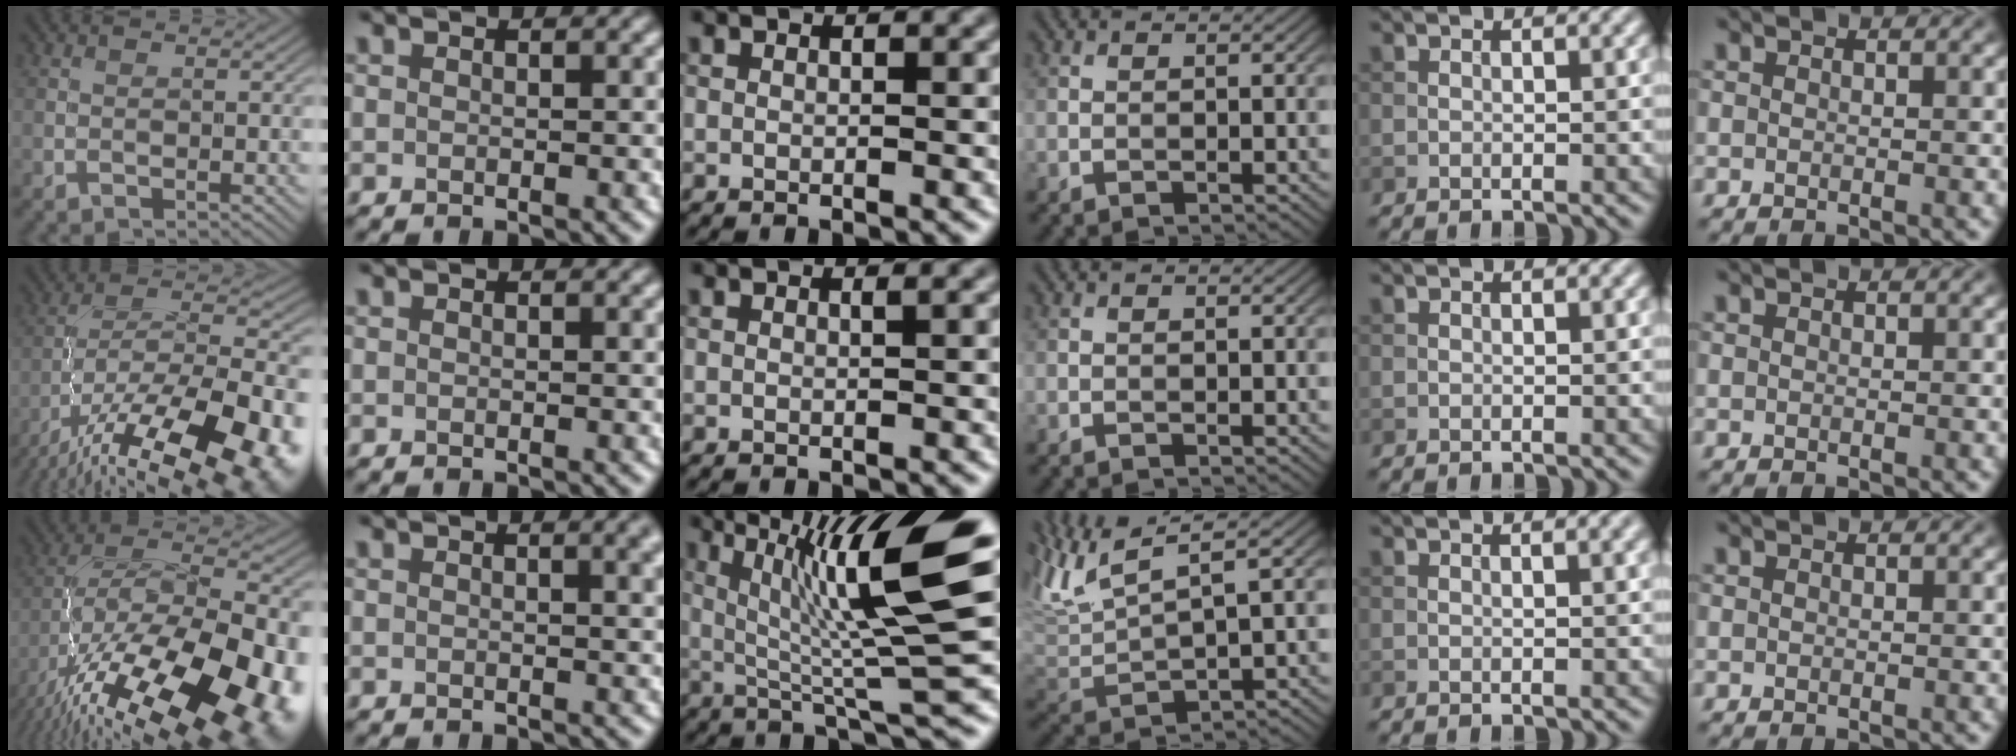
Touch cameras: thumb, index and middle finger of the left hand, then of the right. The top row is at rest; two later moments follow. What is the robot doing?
{"motion": "screw", "object": "dispenser bottle"}